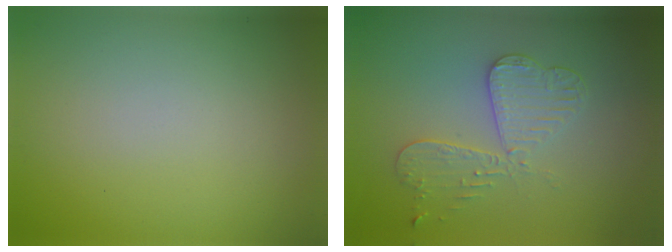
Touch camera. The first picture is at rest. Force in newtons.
{"total": 3.3, "press": 3.2, "slide": 0.8}